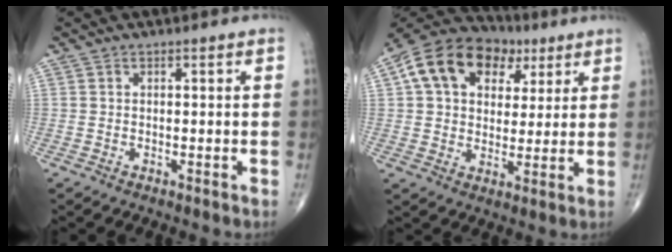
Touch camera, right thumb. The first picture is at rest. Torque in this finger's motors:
{"motor_torque": [-0.64, 1.02, 0.52, 0.50, 0.09]}